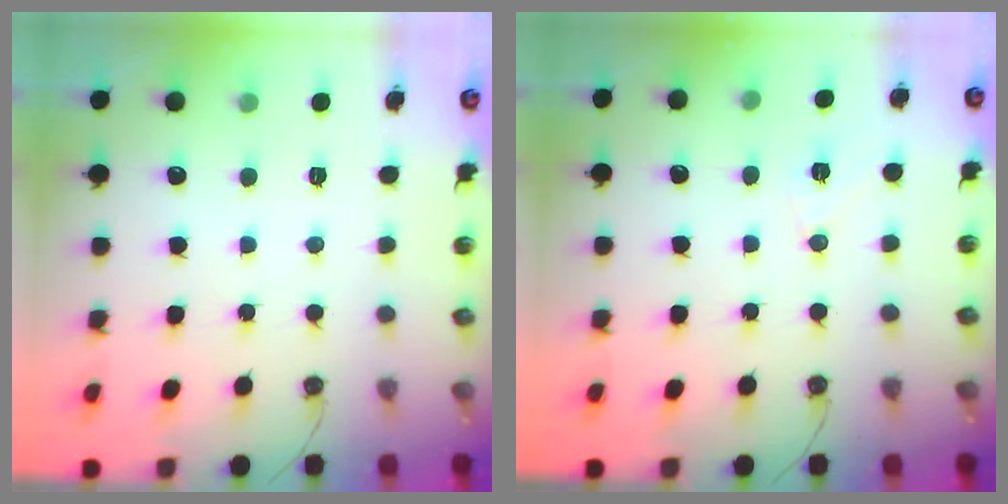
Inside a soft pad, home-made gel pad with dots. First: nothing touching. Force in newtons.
{"total": 7.5, "press": 6.1, "slide": 4.5}